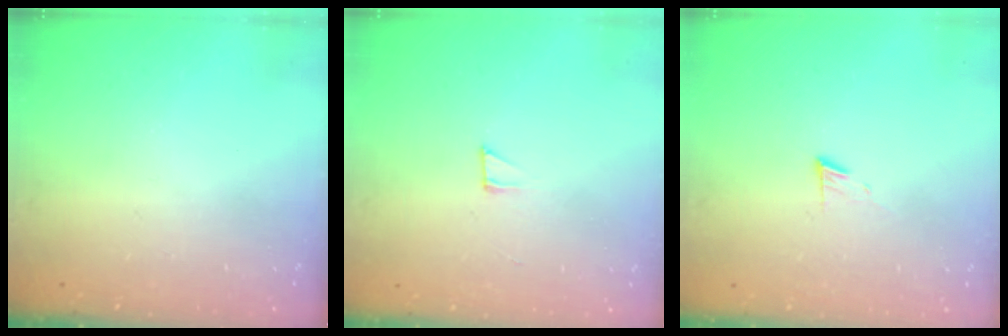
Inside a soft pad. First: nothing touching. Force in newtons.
{"total": 3.6, "press": 3.6, "slide": 0.3}
{"total": 5.1, "press": 5.1, "slide": 0.6}